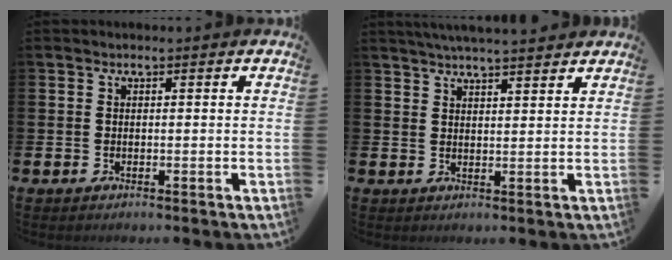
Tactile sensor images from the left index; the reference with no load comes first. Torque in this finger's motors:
{"motor_torque": [0.96, -1.18, 0.82, 0.21]}